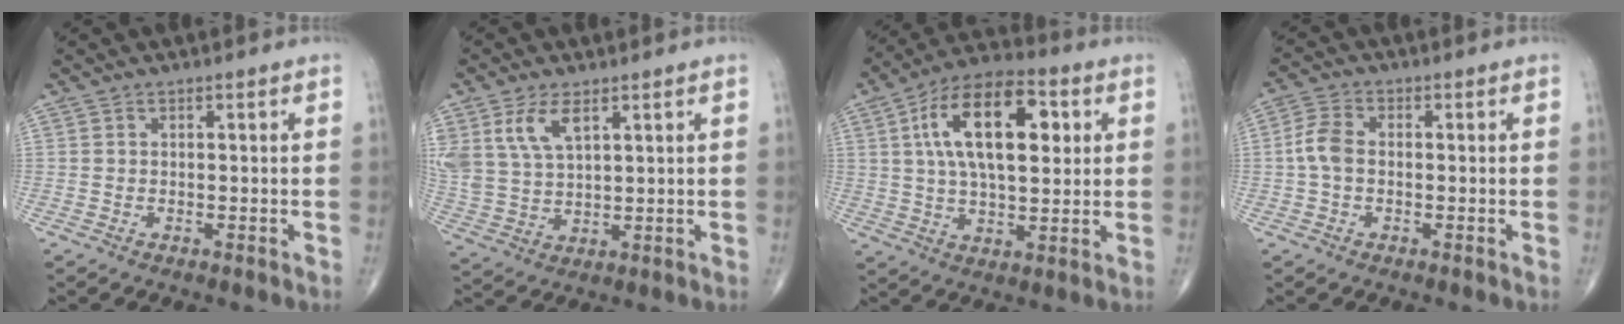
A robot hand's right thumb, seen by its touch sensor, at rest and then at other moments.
{"total": 9.5, "force": [4.6, 5.0, 6.6], "torque": [-0.134, -0.010, 0.103]}
{"total": 18.5, "force": [4.7, 8.9, 15.5], "torque": [-0.247, 0.010, 0.074]}
{"total": 4.7, "force": [-0.4, 2.9, 3.6], "torque": [-0.079, 0.013, -0.014]}